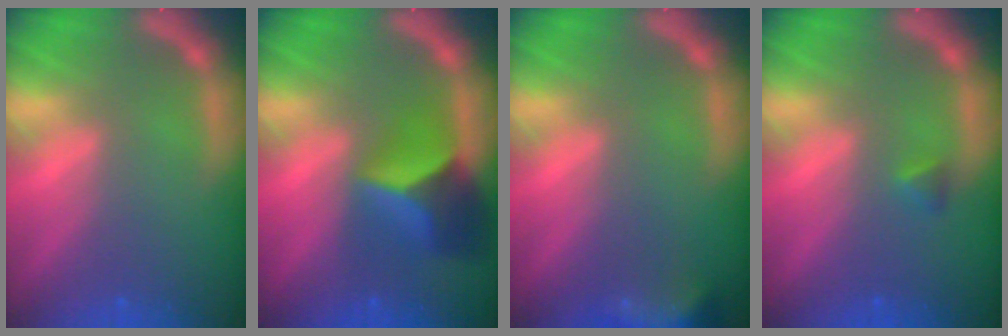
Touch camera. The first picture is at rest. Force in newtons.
{"total": 6.4}
{"total": 6.5}
{"total": 0.9}